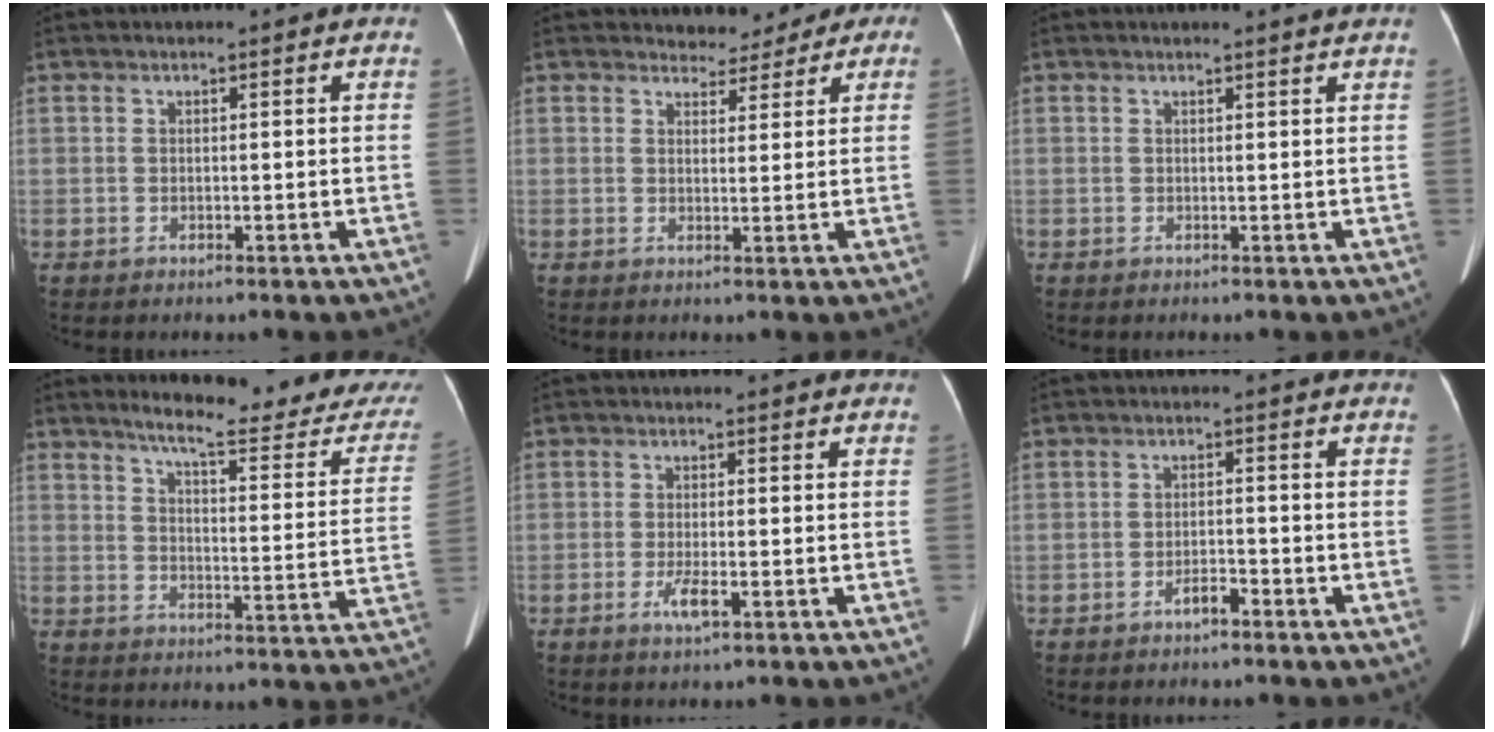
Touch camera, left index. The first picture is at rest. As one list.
[{"total": 4.5, "force": [3.5, 2.8, 0.5], "torque": [0.002, 0.010, 0.035]}, {"total": 1.3, "force": [1.2, -0.2, 0.3], "torque": [-0.015, -0.001, 0.011]}, {"total": 20.8, "force": [18.4, 2.7, 9.4], "torque": [-0.106, -0.063, 0.214]}, {"total": 2.5, "force": [-1.1, 0.4, 2.2], "torque": [-0.047, -0.004, -0.018]}, {"total": 1.9, "force": [-1.5, 0.4, 1.0], "torque": [-0.018, 0.001, -0.027]}]